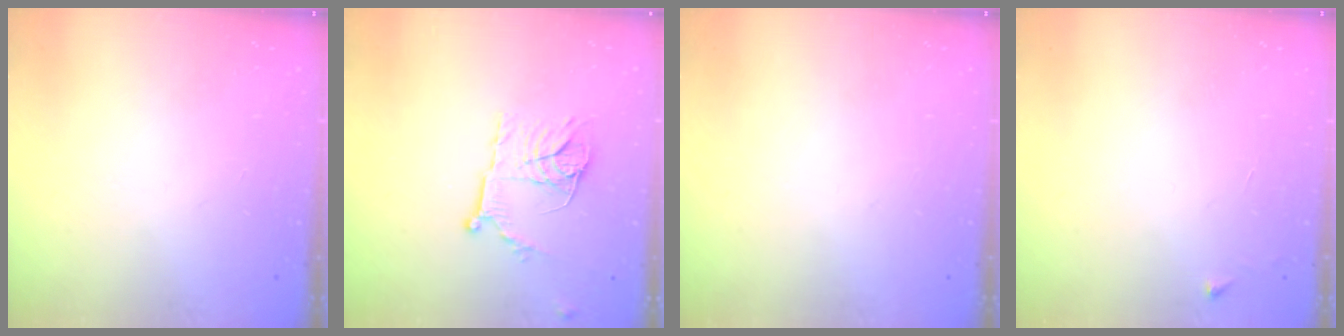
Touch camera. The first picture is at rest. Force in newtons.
{"total": 12.2, "press": 12.1, "slide": 1.1}
{"total": 0.0}
{"total": 2.6, "press": 2.6, "slide": 0.3}